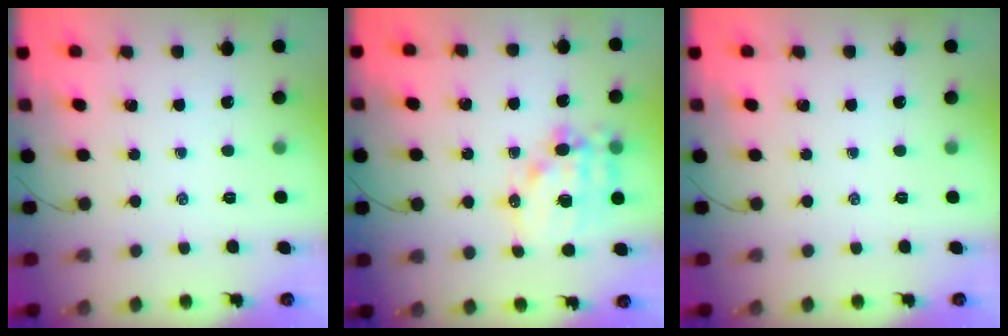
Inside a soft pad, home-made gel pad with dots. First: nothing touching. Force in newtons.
{"total": 14.3, "press": 13.9, "slide": 3.2}
{"total": 0.0}